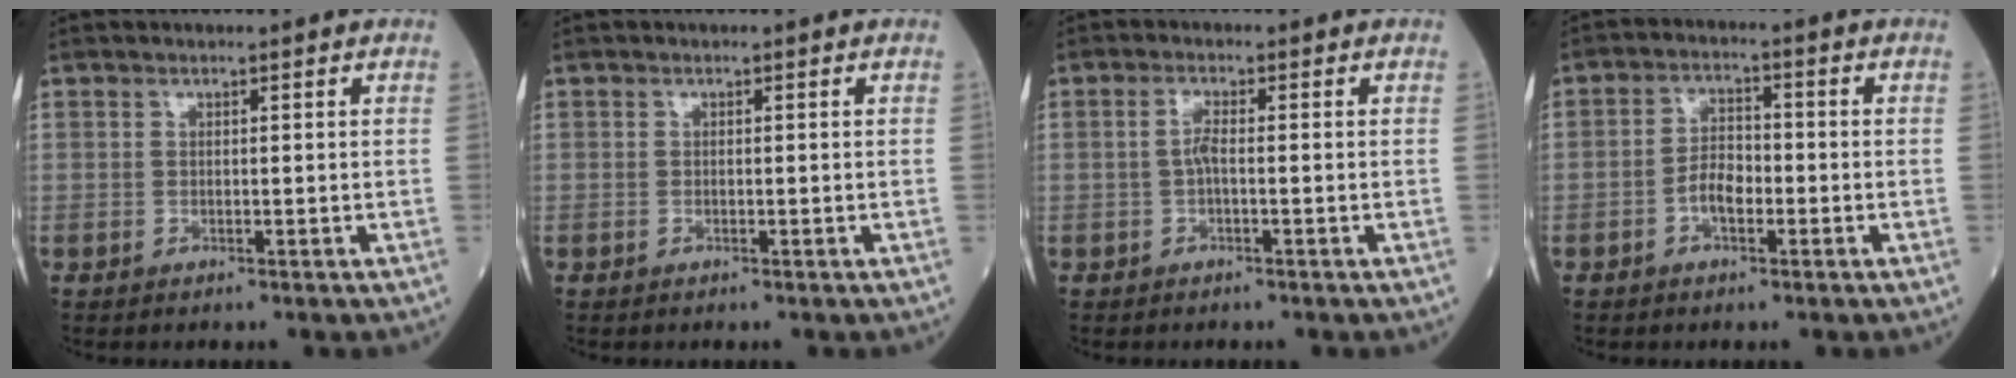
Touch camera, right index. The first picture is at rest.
{"total": 0.0}
{"total": 2.0, "force": [-0.4, 0.3, 2.0], "torque": [-0.039, 0.003, -0.009]}
{"total": 4.3, "force": [-1.6, 2.1, 3.4], "torque": [-0.066, 0.010, -0.034]}